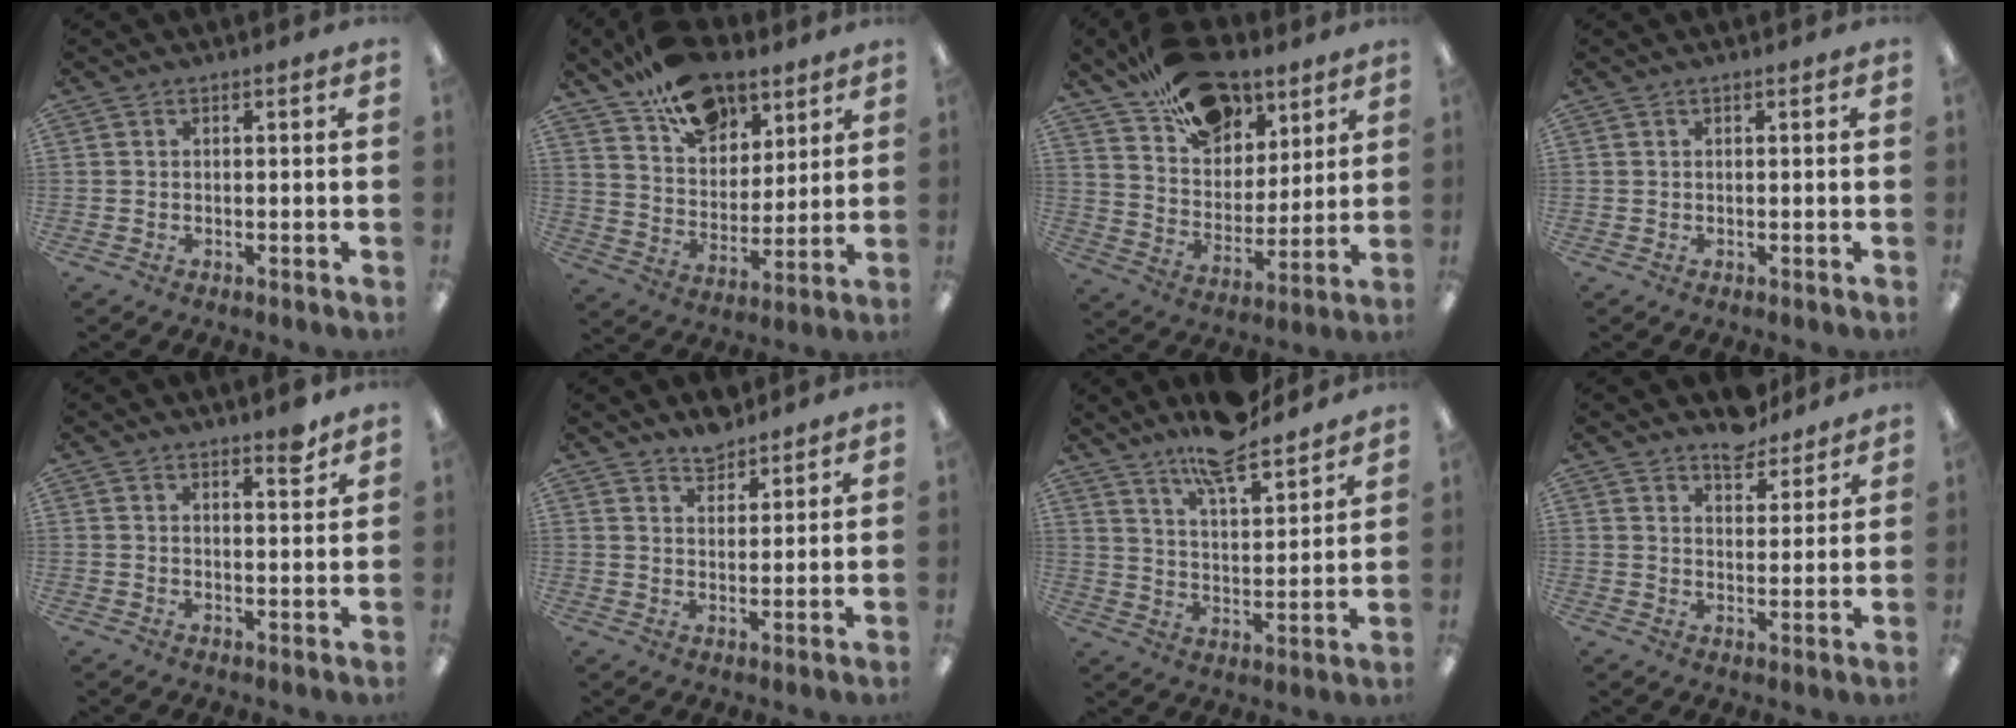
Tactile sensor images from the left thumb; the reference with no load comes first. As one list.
[{"total": 17.7, "force": [12.1, 10.3, 7.9], "torque": [-0.129, -0.065, 0.221]}, {"total": 20.4, "force": [13.8, 11.9, 9.2], "torque": [-0.144, -0.080, 0.249]}, {"total": 0.0}, {"total": 4.0, "force": [3.6, 0.8, 1.7], "torque": [-0.008, -0.030, 0.057]}, {"total": 4.9, "force": [4.5, 1.7, 0.7], "torque": [0.001, -0.030, 0.082]}, {"total": 12.3, "force": [10.9, 2.7, 5.1], "torque": [-0.082, -0.071, 0.192]}, {"total": 6.4, "force": [5.8, 2.5, 1.1], "torque": [-0.008, -0.041, 0.105]}]